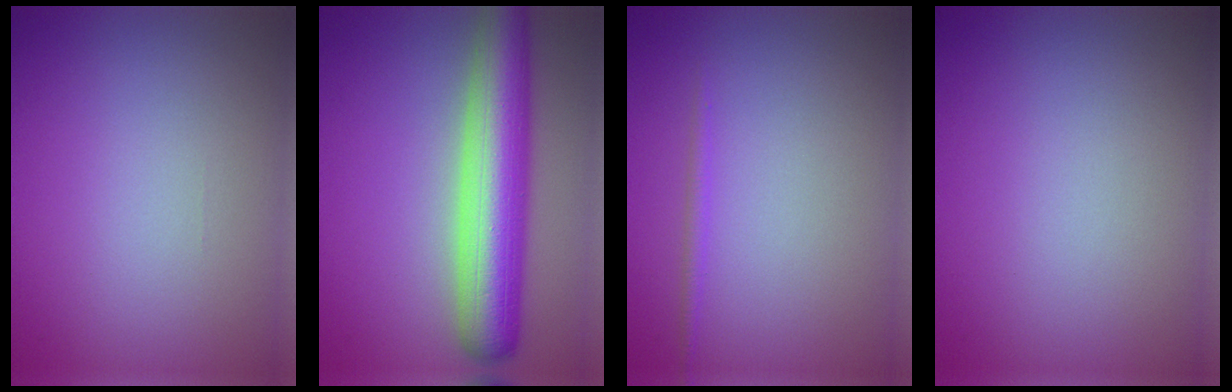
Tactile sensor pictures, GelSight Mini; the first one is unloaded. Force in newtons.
{"total": 8.8, "press": 8.8, "slide": 0.5}
{"total": 0.8, "press": 0.8, "slide": 0.1}
{"total": 0.0}